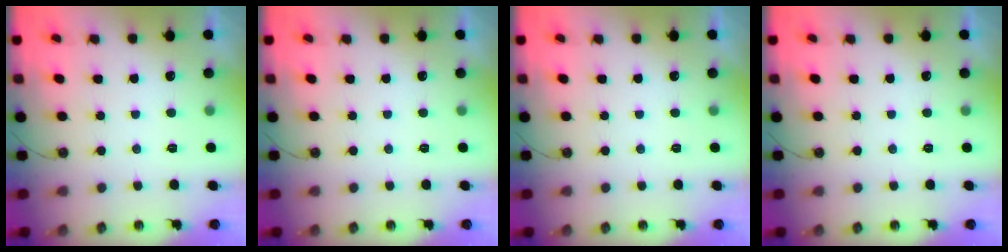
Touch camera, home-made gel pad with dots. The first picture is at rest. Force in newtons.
{"total": 0.0}
{"total": 0.0}
{"total": 0.0}